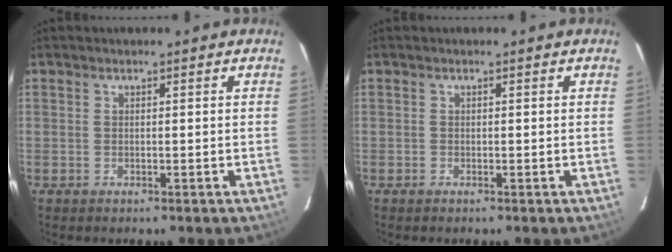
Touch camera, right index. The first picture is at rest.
{"total": 0.0}